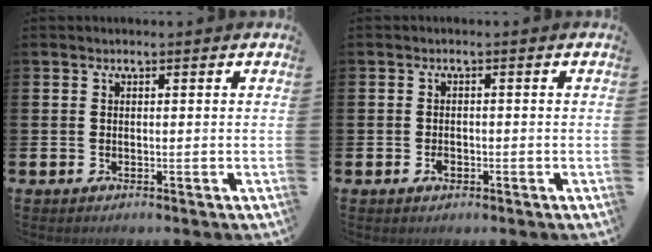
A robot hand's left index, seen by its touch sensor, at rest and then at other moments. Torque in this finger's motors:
{"motor_torque": [0.33, 0.31, -0.02, 0.00]}